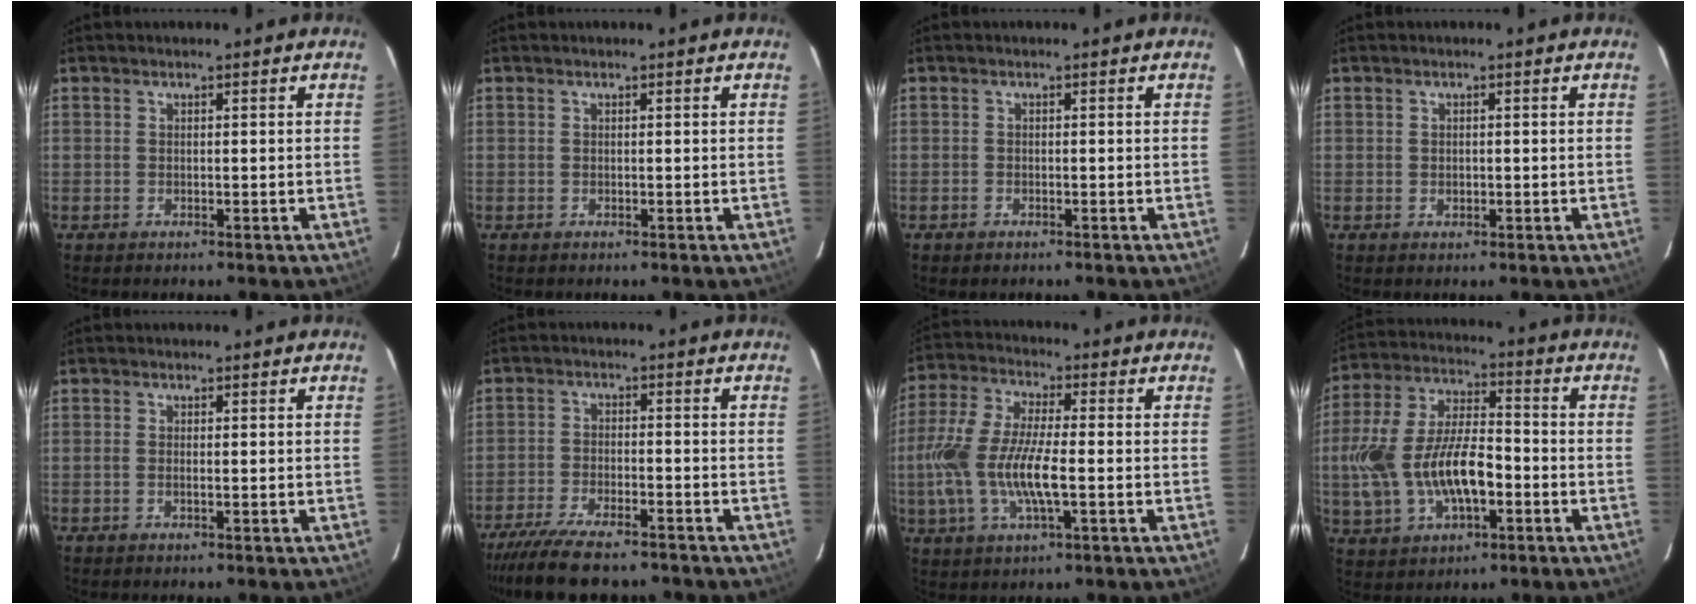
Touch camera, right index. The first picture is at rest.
{"total": 0.0}
{"total": 0.9, "force": [-0.6, 0.6, 0.3], "torque": [-0.005, -0.001, -0.010]}
{"total": 1.1, "force": [0.0, 1.0, 0.4], "torque": [-0.002, 0.002, 0.001]}
{"total": 0.7, "force": [-0.1, 0.0, 0.6], "torque": [-0.014, 0.001, -0.004]}
{"total": 14.4, "force": [-12.0, 3.8, 6.9], "torque": [-0.149, -0.028, -0.193]}
{"total": 14.5, "force": [-2.6, 4.5, 13.5], "torque": [-0.285, -0.005, -0.052]}
{"total": 17.7, "force": [-3.8, 8.7, 14.9], "torque": [-0.320, 0.004, -0.059]}